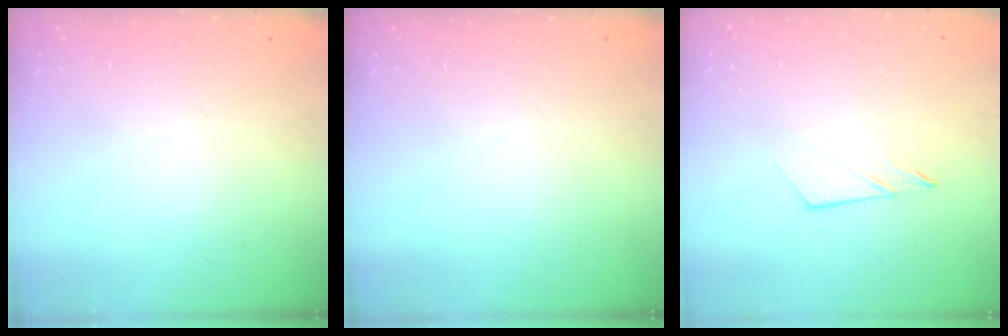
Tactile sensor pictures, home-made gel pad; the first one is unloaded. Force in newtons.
{"total": 0.0}
{"total": 4.5, "press": 4.5, "slide": 0.1}